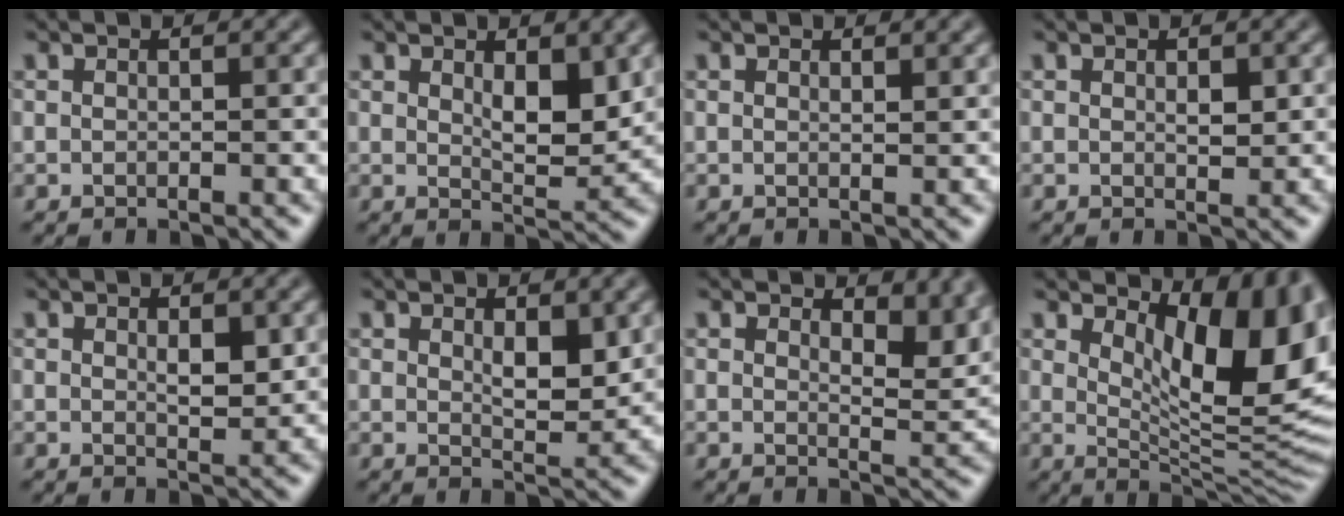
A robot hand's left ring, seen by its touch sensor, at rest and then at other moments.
{"total": 3.5, "force": [1.1, 1.5, 3.0], "torque": [-0.051, -0.008, 0.022]}
{"total": 0.6, "force": [0.5, 0.0, 0.3], "torque": [-0.003, -0.002, 0.009]}
{"total": 1.0, "force": [0.3, 0.5, 0.9], "torque": [-0.013, -0.003, 0.005]}
{"total": 1.9, "force": [0.6, 0.8, 1.6], "torque": [-0.025, -0.005, 0.013]}
{"total": 2.7, "force": [0.9, 1.2, 2.3], "torque": [-0.034, -0.007, 0.018]}
{"total": 4.3, "force": [2.8, 1.8, 2.8], "torque": [-0.036, -0.006, 0.035]}
{"total": 11.5, "force": [3.6, 4.5, 9.9], "torque": [-0.130, -0.011, 0.064]}